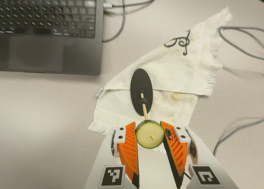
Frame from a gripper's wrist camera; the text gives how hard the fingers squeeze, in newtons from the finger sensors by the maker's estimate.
{"total": 10.3, "left": 9.9, "right": 10.7}